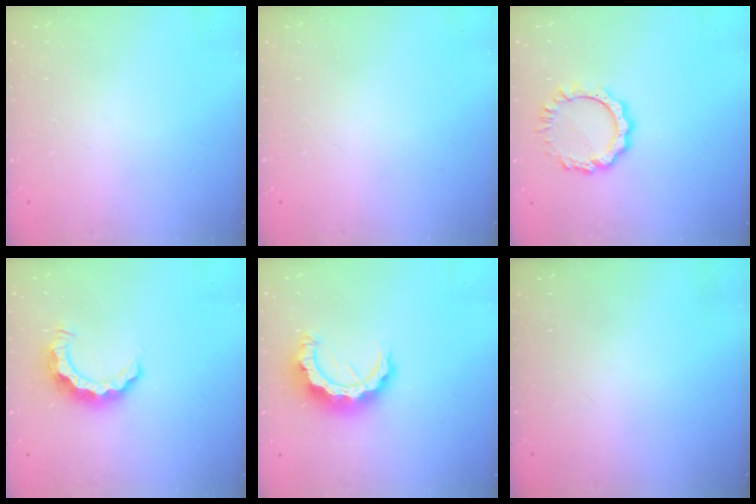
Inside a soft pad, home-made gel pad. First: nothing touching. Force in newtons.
{"total": 0.0}
{"total": 8.6, "press": 8.6, "slide": 0.6}
{"total": 8.4, "press": 8.3, "slide": 0.6}
{"total": 11.8, "press": 11.7, "slide": 0.9}
{"total": 0.0}